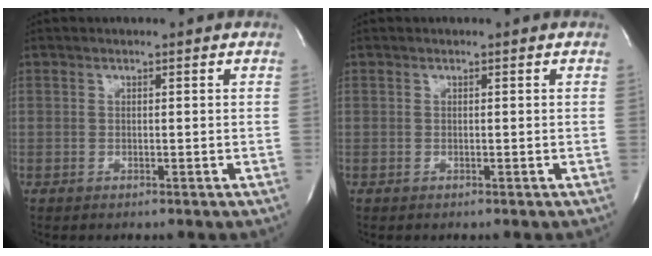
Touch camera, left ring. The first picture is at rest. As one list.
[{"total": 0.0}]